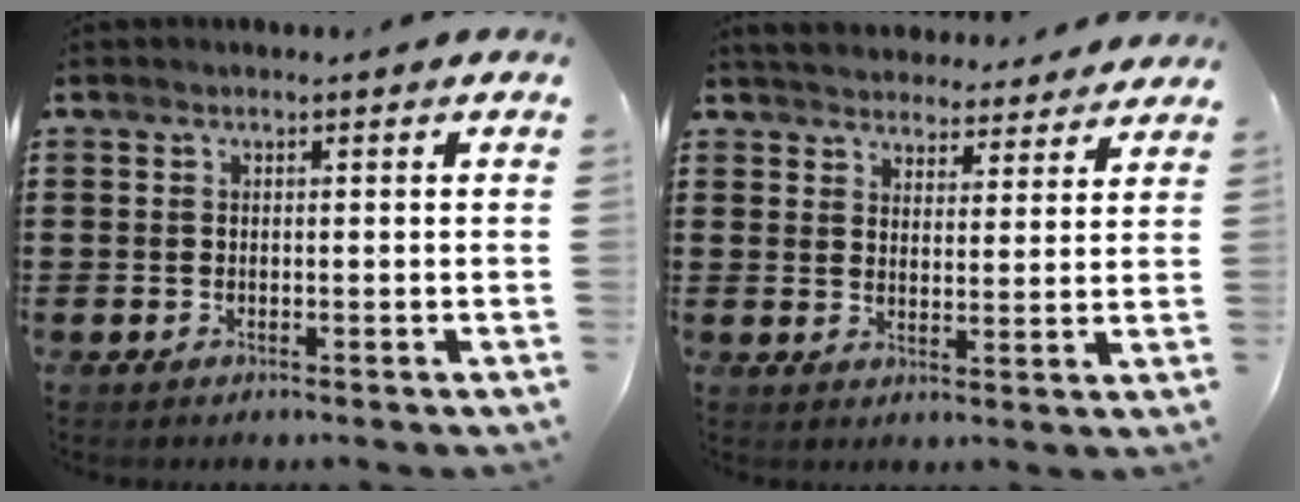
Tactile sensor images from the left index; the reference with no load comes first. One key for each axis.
{"total": 4.2, "fx": 4.2, "fy": 0.5, "fz": -0.2, "tx": -0.018, "ty": -0.024, "tz": 0.072}